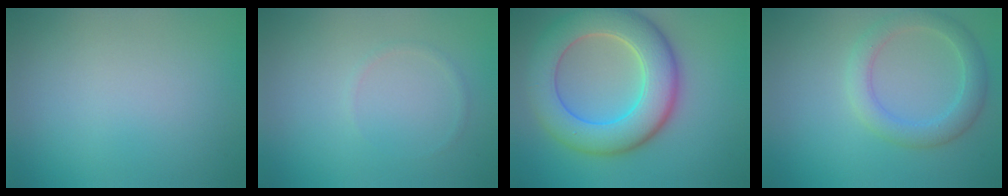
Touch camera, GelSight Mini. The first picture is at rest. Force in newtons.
{"total": 0.7, "press": 0.7, "slide": 0.0}
{"total": 9.3, "press": 9.3, "slide": 0.8}
{"total": 3.3, "press": 3.3, "slide": 0.2}